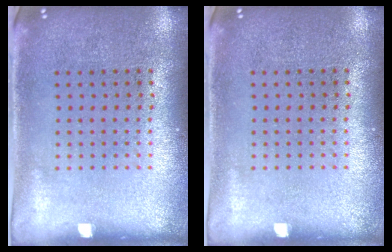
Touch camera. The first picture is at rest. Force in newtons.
{"total": 0.0}